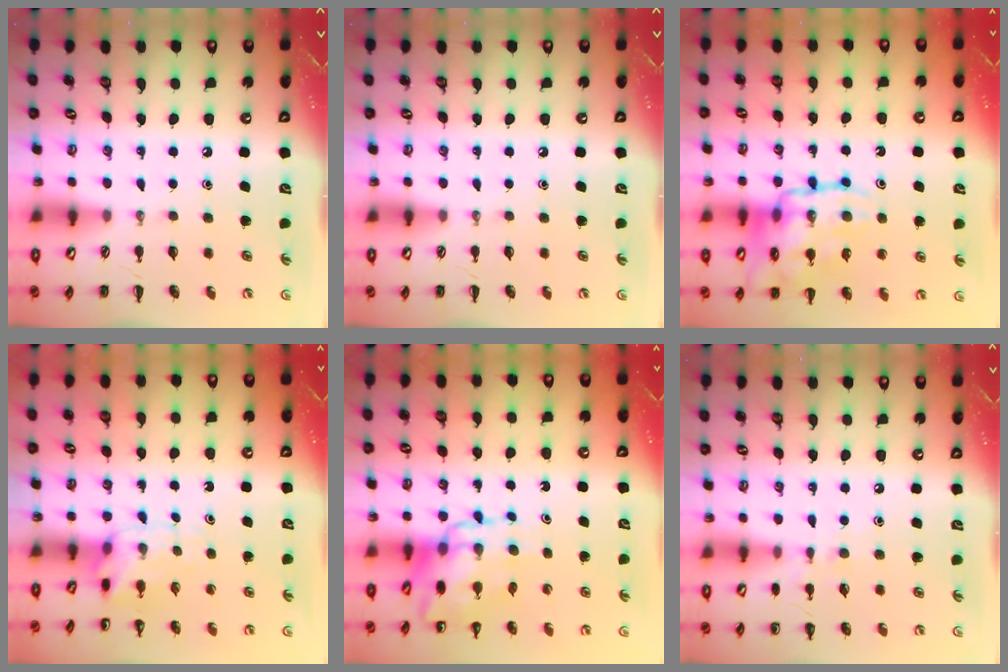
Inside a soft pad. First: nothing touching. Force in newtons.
{"total": 0.0}
{"total": 18.2, "press": 18.1, "slide": 2.1}
{"total": 5.2, "press": 5.1, "slide": 1.1}
{"total": 10.7, "press": 10.3, "slide": 3.1}
{"total": 5.8, "press": 5.5, "slide": 1.8}